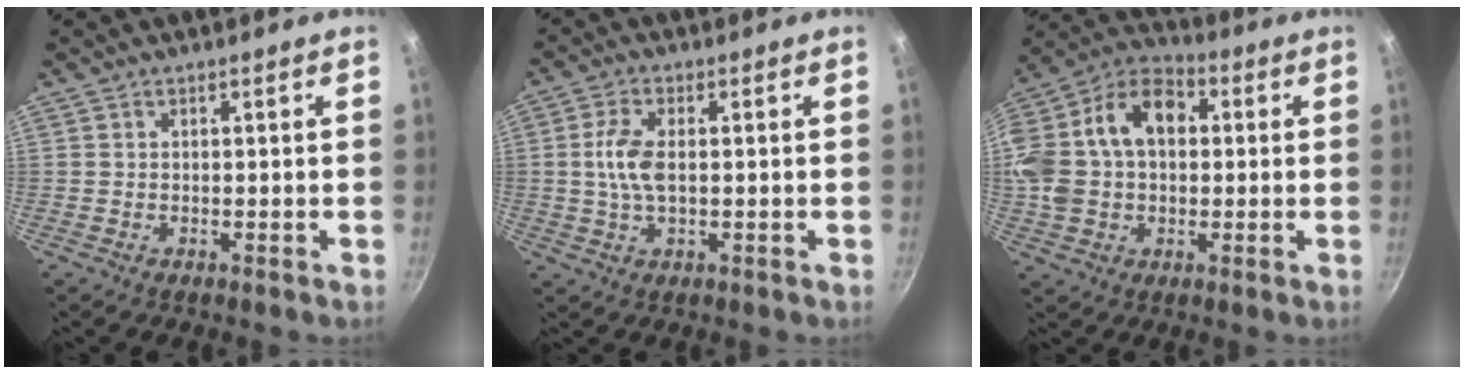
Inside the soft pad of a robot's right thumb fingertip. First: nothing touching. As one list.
[{"total": 6.3, "force": [0.3, 3.2, 5.4], "torque": [-0.112, 0.007, 0.003]}, {"total": 20.0, "force": [2.2, 14.1, 14.0], "torque": [-0.259, 0.046, 0.023]}]